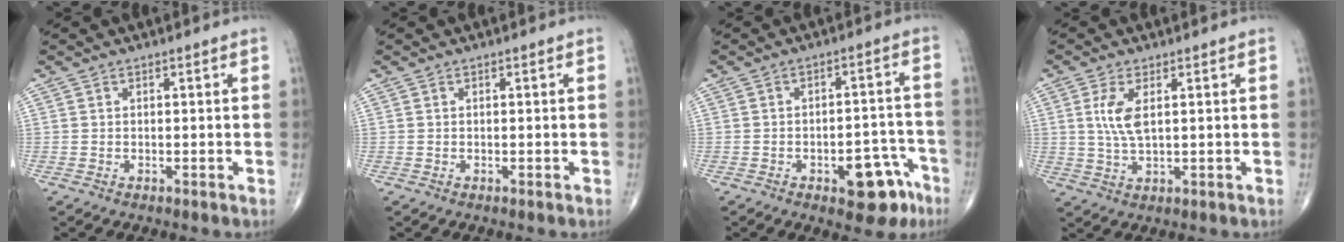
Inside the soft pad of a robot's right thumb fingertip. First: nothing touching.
{"total": 0.0}
{"total": 11.7, "force": [-5.5, 5.6, 8.7], "torque": [-0.076, 0.044, -0.063]}
{"total": 5.4, "force": [1.3, 2.1, 4.8], "torque": [-0.107, -0.006, 0.031]}